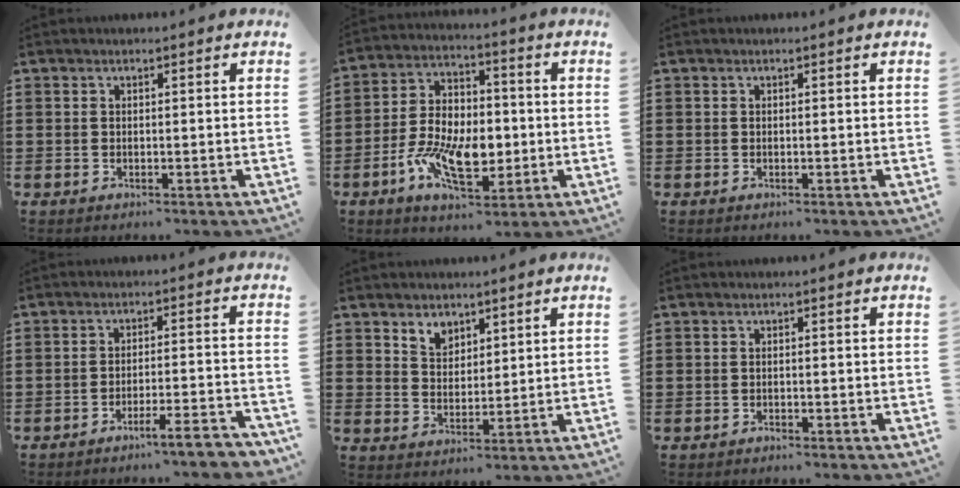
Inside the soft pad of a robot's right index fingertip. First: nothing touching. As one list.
[{"total": 11.3, "force": [-3.1, 6.4, 8.8], "torque": [-0.179, 0.003, -0.053]}, {"total": 0.0}, {"total": 5.1, "force": [-4.3, -0.2, 2.7], "torque": [-0.043, -0.011, -0.081]}, {"total": 3.7, "force": [2.8, 2.3, 0.6], "torque": [-0.024, 0.005, 0.053]}, {"total": 0.5, "force": [-0.5, 0.2, 0.0], "torque": [-0.001, 0.002, -0.011]}]